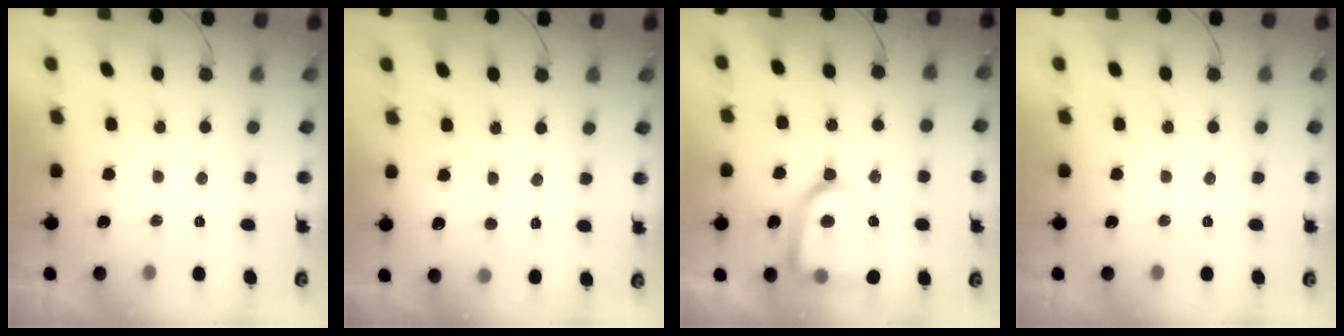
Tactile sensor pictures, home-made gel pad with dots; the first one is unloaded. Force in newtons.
{"total": 3.9, "press": 3.9, "slide": 0.4}
{"total": 21.1, "press": 21.0, "slide": 1.9}
{"total": 0.0}